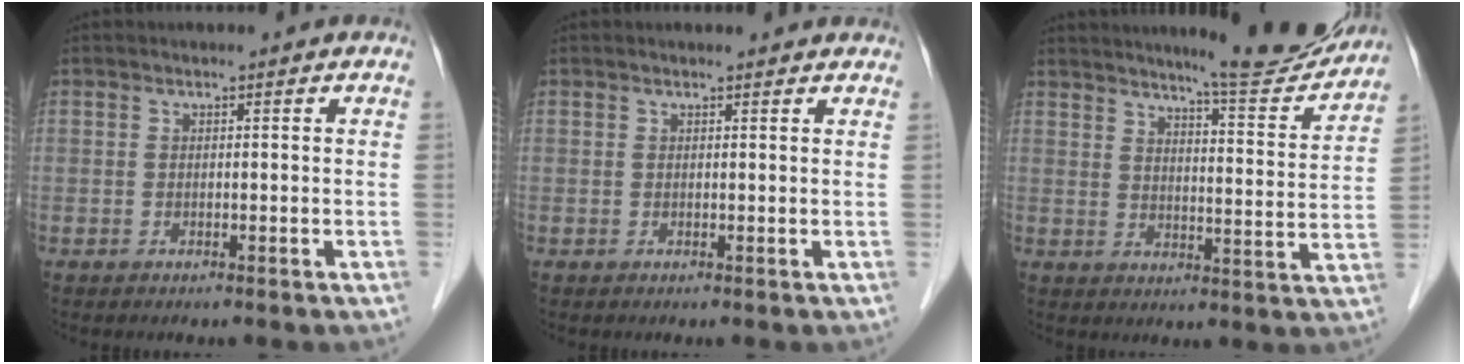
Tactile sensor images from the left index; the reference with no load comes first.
{"total": 2.8, "force": [2.6, 0.5, 0.6], "torque": [-0.014, 0.011, 0.024]}
{"total": 12.9, "force": [12.0, 0.2, 4.7], "torque": [-0.061, -0.025, 0.153]}